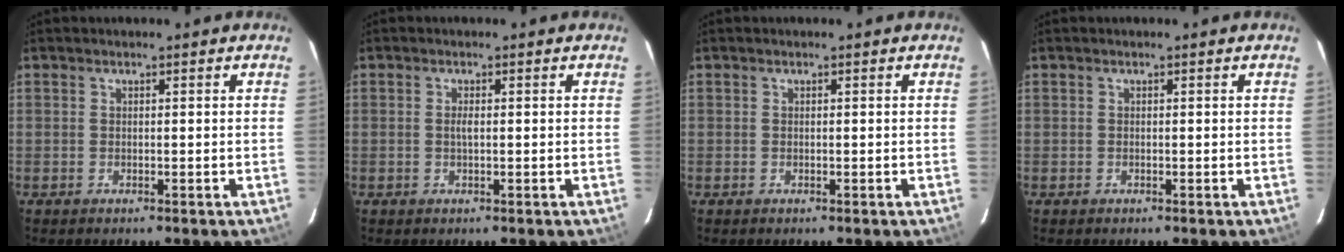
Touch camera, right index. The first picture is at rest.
{"total": 1.2, "force": [0.1, 0.1, 1.2], "torque": [-0.024, 0.000, 0.000]}
{"total": 0.0}
{"total": 0.0}